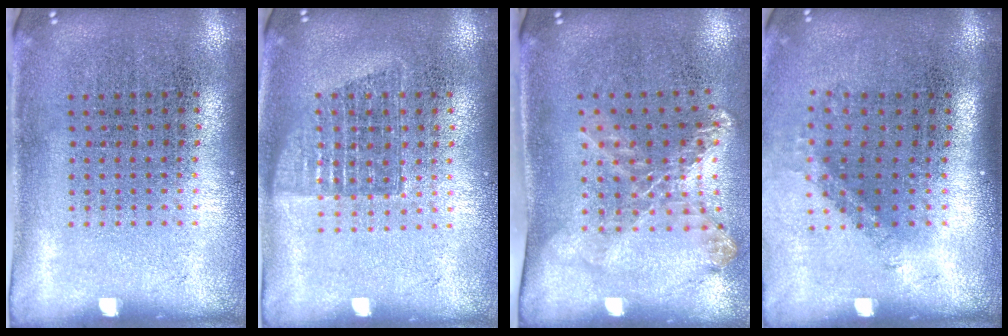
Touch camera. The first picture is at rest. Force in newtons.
{"total": 1.2, "press": 1.0, "slide": 0.6}
{"total": 1.7, "press": 1.3, "slide": 1.1}
{"total": 1.3, "press": 0.9, "slide": 0.9}